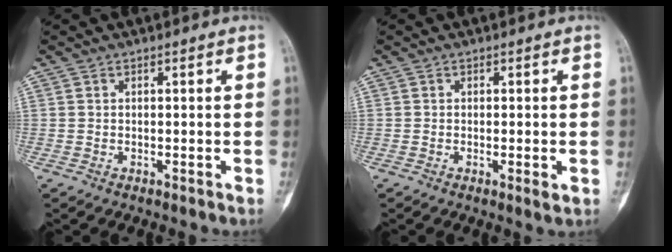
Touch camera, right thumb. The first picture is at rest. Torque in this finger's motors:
{"motor_torque": [-0.30, 0.07, -0.11, -0.01, -0.09]}